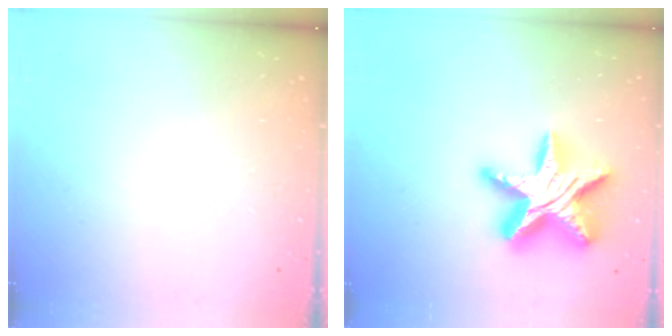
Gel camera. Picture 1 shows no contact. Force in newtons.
{"total": 20.3, "press": 20.2, "slide": 1.8}